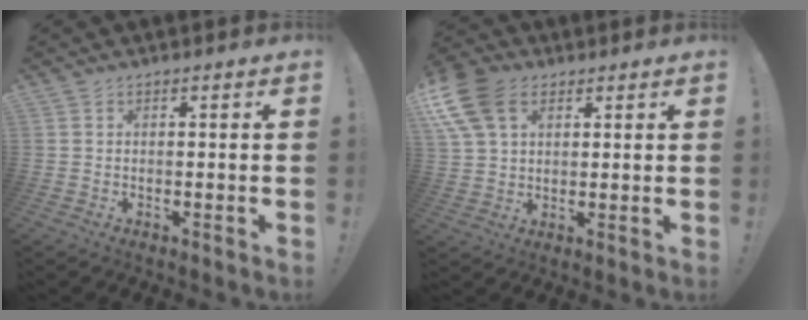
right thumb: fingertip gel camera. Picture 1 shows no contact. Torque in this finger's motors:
{"motor_torque": [0.23, 1.68, 0.38, 0.56, 0.11]}